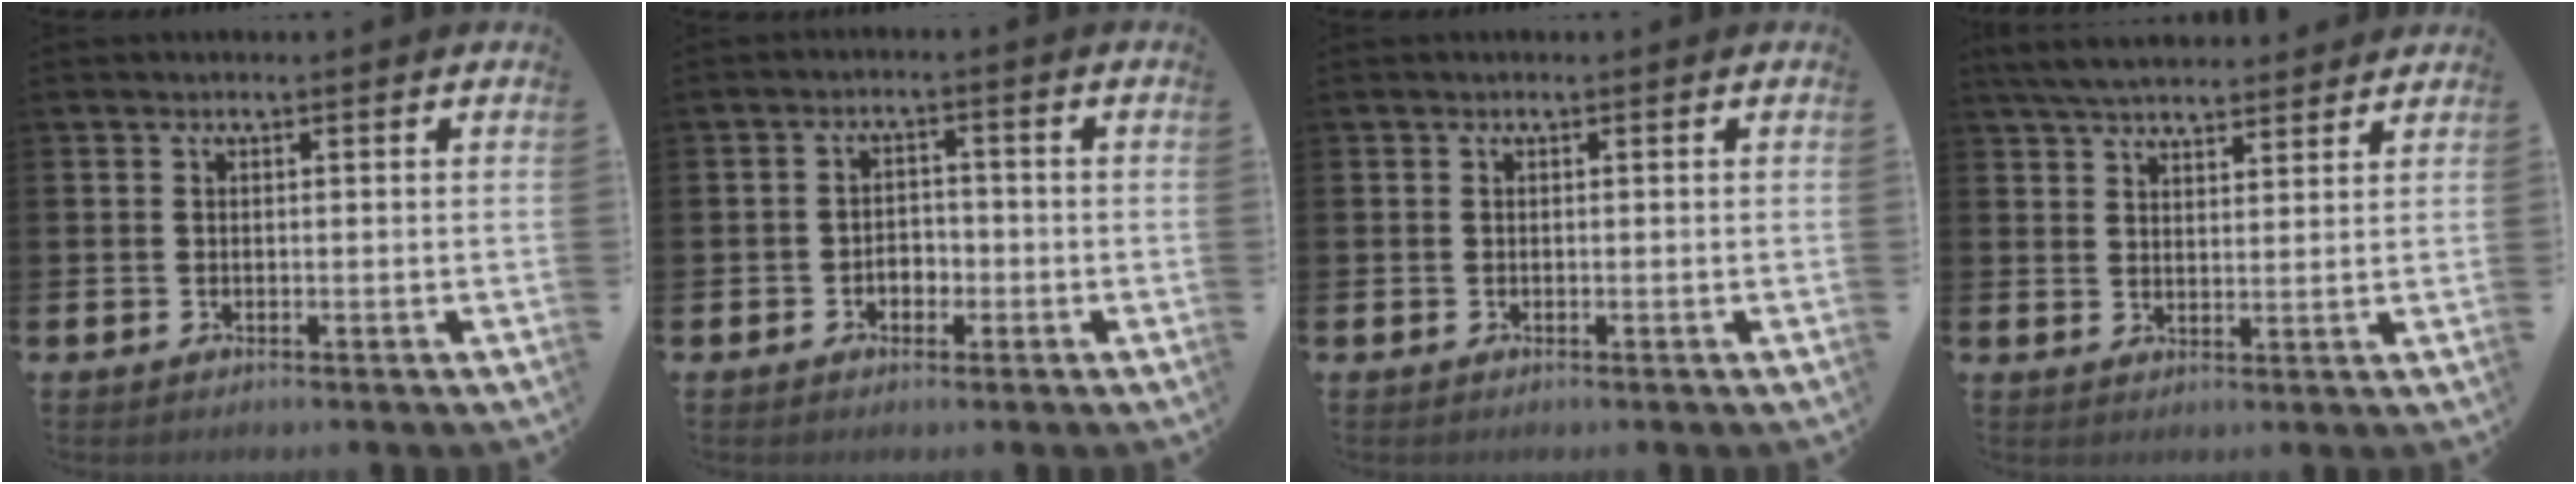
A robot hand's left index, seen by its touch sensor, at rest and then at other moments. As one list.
[{"total": 2.4, "force": [-1.2, 1.8, 1.0], "torque": [-0.013, 0.003, -0.029]}, {"total": 0.0}, {"total": 5.7, "force": [5.5, 1.0, 1.2], "torque": [-0.044, -0.018, 0.101]}]